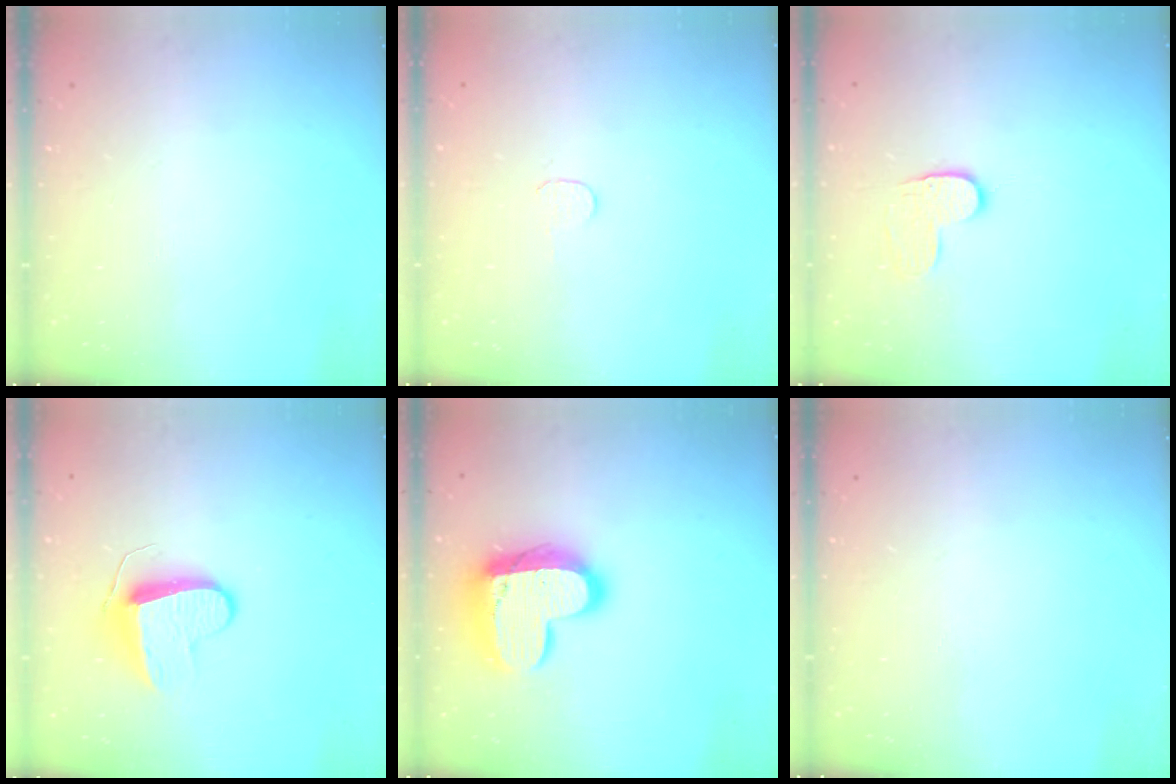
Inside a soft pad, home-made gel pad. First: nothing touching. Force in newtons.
{"total": 3.7, "press": 3.7, "slide": 0.3}
{"total": 5.7, "press": 5.7, "slide": 0.4}
{"total": 8.8, "press": 8.8, "slide": 0.2}
{"total": 19.0, "press": 19.0, "slide": 1.5}
{"total": 0.0}